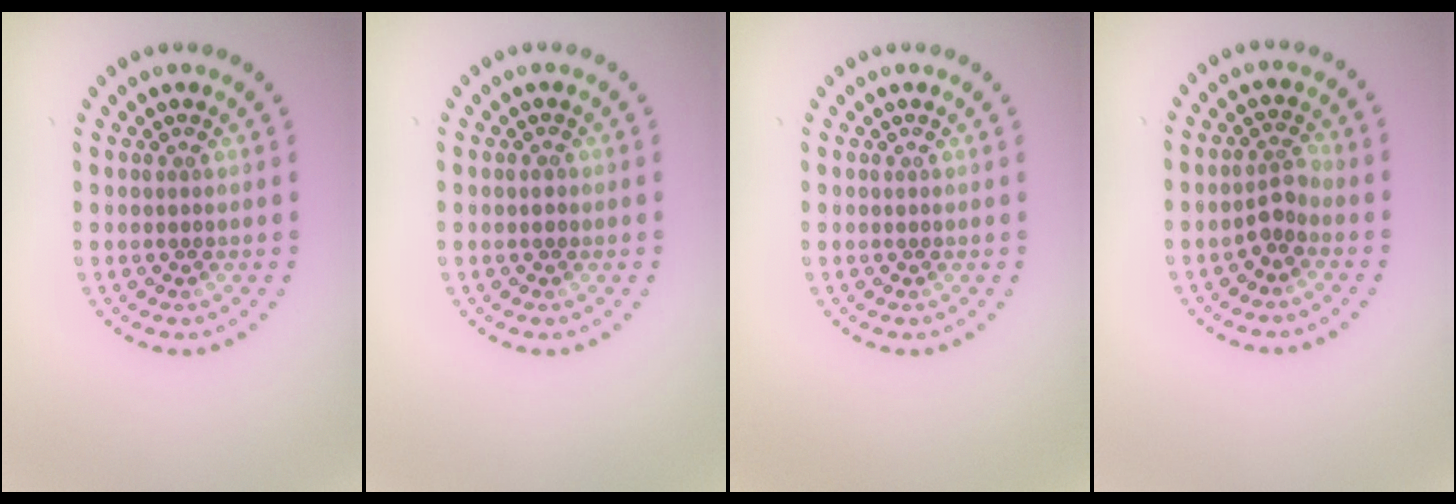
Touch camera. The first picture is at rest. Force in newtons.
{"total": 0.9, "press": 0.9, "slide": 0.1}
{"total": 0.0}
{"total": 1.8, "press": 1.3, "slide": 1.2}